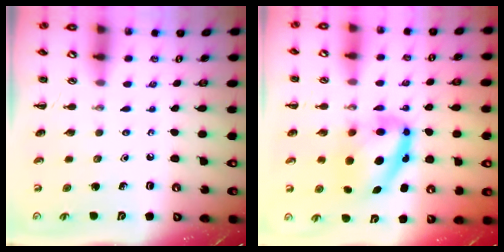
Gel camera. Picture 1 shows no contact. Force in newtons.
{"total": 10.8, "press": 10.6, "slide": 2.5}